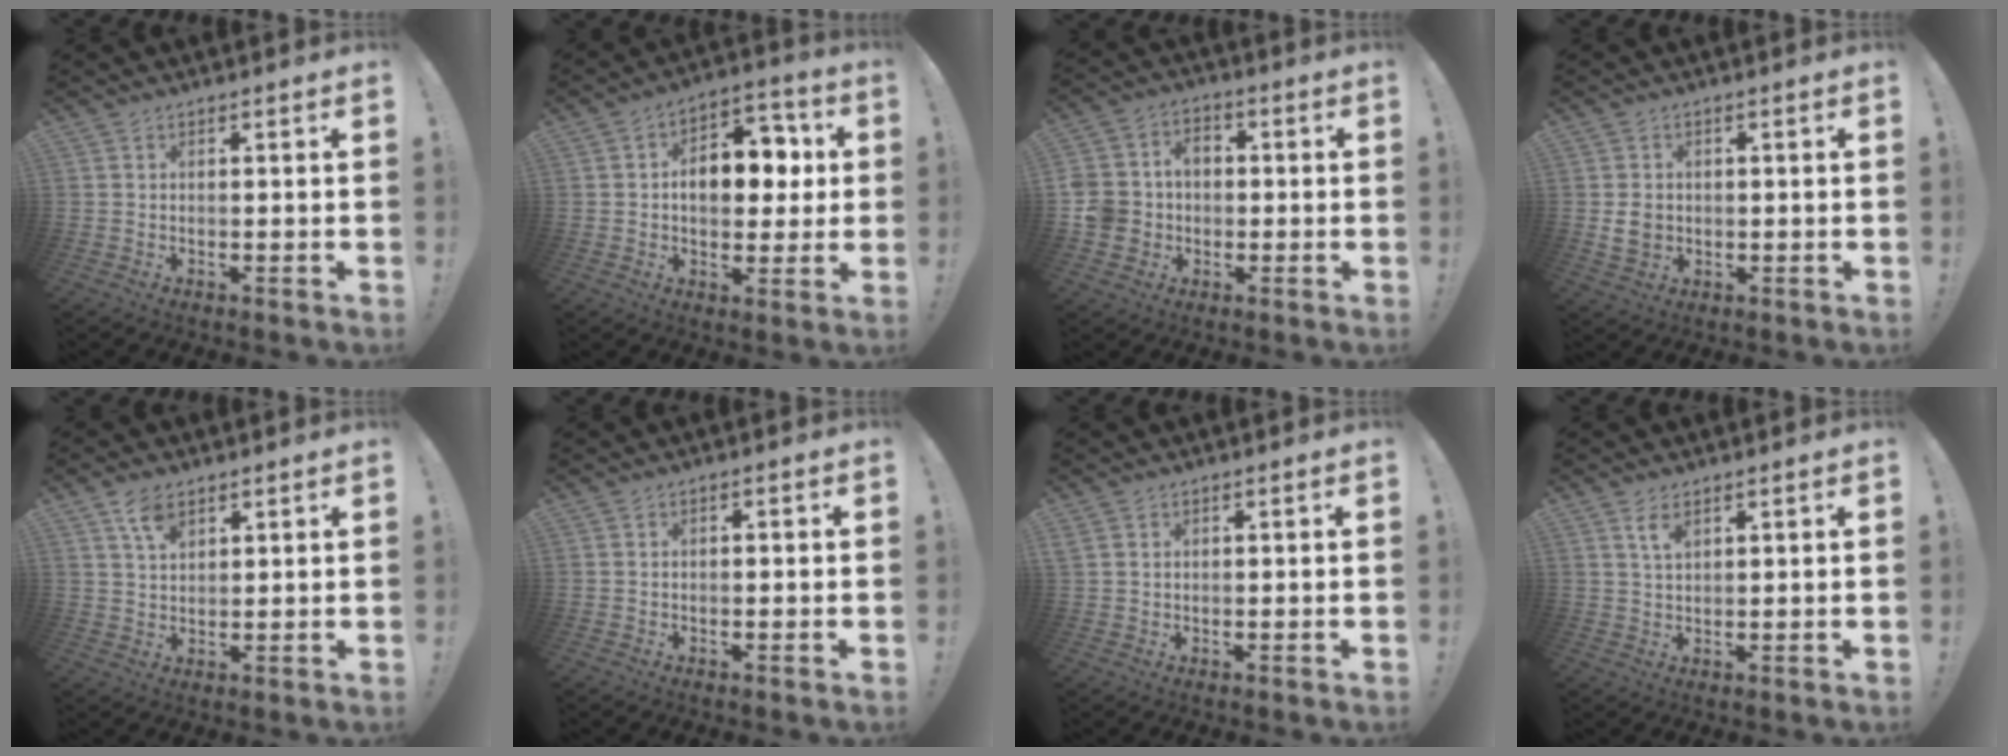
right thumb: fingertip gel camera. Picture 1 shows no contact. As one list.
[{"total": 12.6, "force": [1.0, 8.6, 9.2], "torque": [-0.127, 0.007, 0.021]}, {"total": 9.6, "force": [-1.9, 8.8, 3.4], "torque": [-0.073, 0.024, -0.031]}, {"total": 4.6, "force": [0.1, 3.8, 2.6], "torque": [-0.038, 0.003, 0.003]}, {"total": 5.6, "force": [3.5, 2.9, 3.3], "torque": [-0.057, -0.013, 0.062]}, {"total": 0.9, "force": [-0.6, 0.4, 0.5], "torque": [-0.014, 0.005, -0.010]}, {"total": 1.6, "force": [0.6, 1.3, 0.7], "torque": [-0.018, 0.005, 0.014]}, {"total": 3.8, "force": [2.1, 1.6, 2.7], "torque": [-0.049, -0.005, 0.037]}]